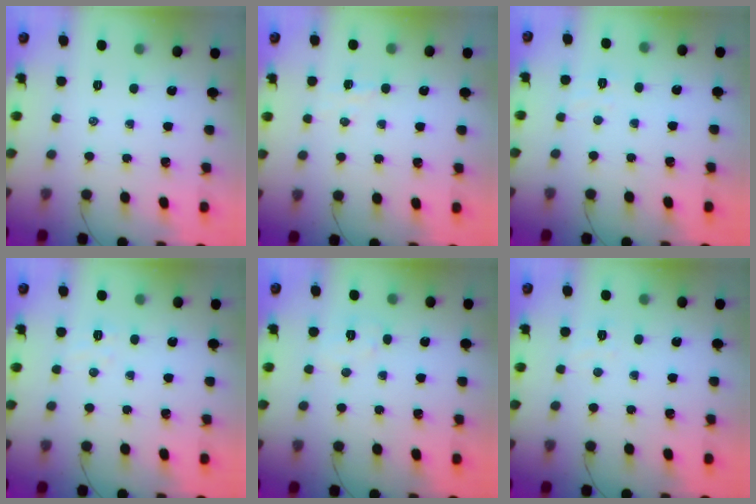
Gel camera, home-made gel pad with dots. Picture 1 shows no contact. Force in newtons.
{"total": 3.6, "press": 3.5, "slide": 0.9}
{"total": 2.5, "press": 2.4, "slide": 0.8}
{"total": 3.8, "press": 3.7, "slide": 1.0}
{"total": 4.0, "press": 3.9, "slide": 0.9}
{"total": 3.2, "press": 3.1, "slide": 0.8}